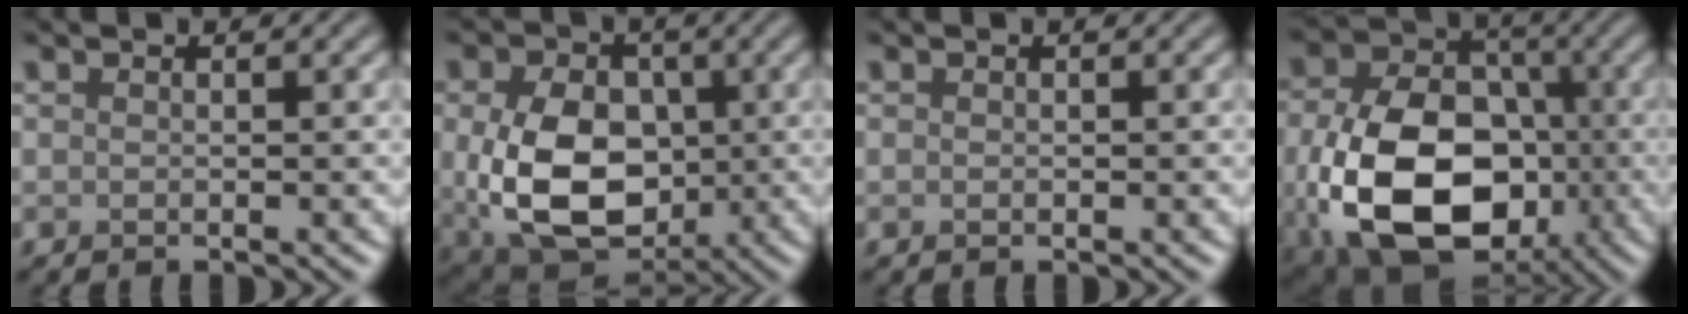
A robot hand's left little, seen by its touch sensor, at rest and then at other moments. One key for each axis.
{"total": 10.7, "fx": -0.6, "fy": 7.6, "fz": 7.5, "tx": -0.155, "ty": -0.019, "tz": -0.004}
{"total": 0.0}
{"total": 14.7, "fx": -3.3, "fy": 10.4, "fz": 9.9, "tx": -0.200, "ty": -0.046, "tz": -0.053}